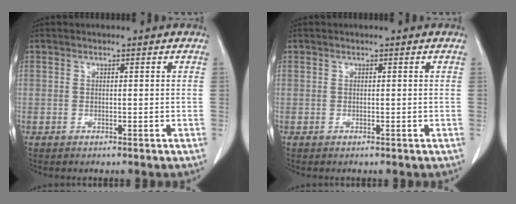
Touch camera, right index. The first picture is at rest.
{"total": 0.0}